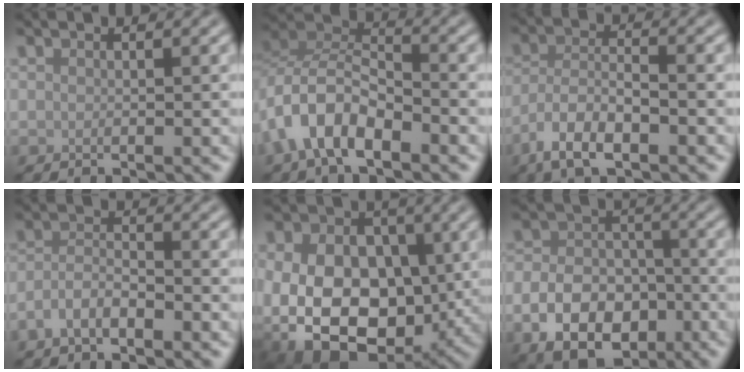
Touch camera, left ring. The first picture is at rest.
{"total": 6.0, "force": [-3.4, 3.0, 3.9], "torque": [-0.068, 0.009, -0.075]}
{"total": 5.1, "force": [-3.2, 1.9, 3.5], "torque": [-0.065, 0.002, -0.068]}
{"total": 2.6, "force": [-1.5, 1.1, 1.8], "torque": [-0.038, 0.005, -0.037]}
{"total": 16.8, "force": [-2.2, 12.9, 10.6], "torque": [-0.170, -0.011, -0.059]}
{"total": 8.0, "force": [-3.2, 5.4, 4.9], "torque": [-0.091, -0.012, -0.057]}